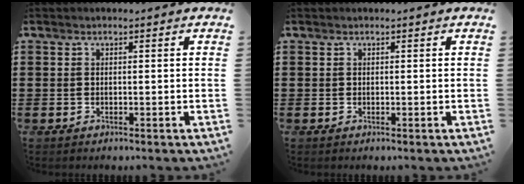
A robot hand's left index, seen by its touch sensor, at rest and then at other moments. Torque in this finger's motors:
{"motor_torque": [-0.09, 0.09, -0.03, -0.01]}